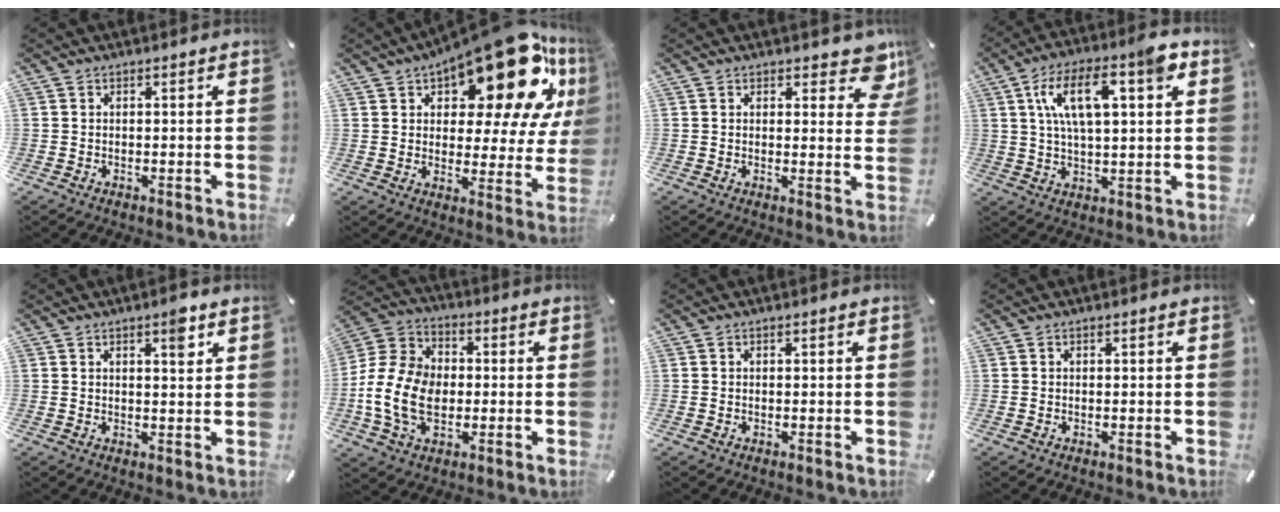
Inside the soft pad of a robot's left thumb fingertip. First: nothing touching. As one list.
[{"total": 24.2, "force": [15.6, 9.6, 15.7], "torque": [-0.219, -0.106, 0.259]}, {"total": 3.9, "force": [2.4, 2.2, 2.1], "torque": [-0.008, -0.013, 0.035]}, {"total": 14.1, "force": [5.8, 5.8, 11.4], "torque": [-0.195, 0.005, 0.098]}, {"total": 4.2, "force": [2.3, 1.4, 3.3], "torque": [-0.036, -0.009, 0.031]}, {"total": 14.5, "force": [-2.5, 11.1, 9.1], "torque": [-0.217, 0.021, -0.044]}, {"total": 0.0}, {"total": 0.0}]